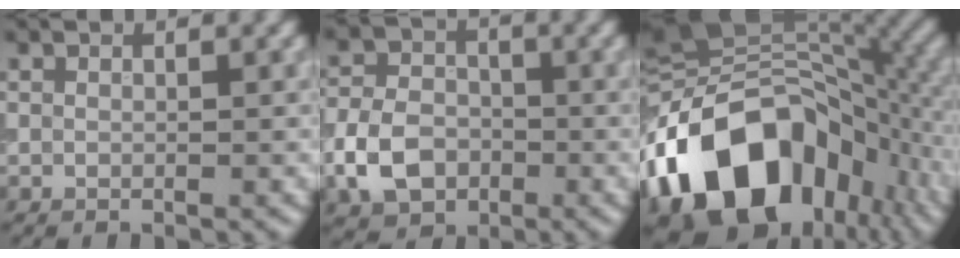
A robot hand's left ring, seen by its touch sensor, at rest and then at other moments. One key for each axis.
{"total": 5.8, "fx": -2.1, "fy": 4.3, "fz": 3.2, "tx": -0.066, "ty": 0.000, "tz": -0.048}
{"total": 18.5, "fx": -6.2, "fy": 12.5, "fz": 12.2, "tx": -0.217, "ty": 0.002, "tz": -0.110}